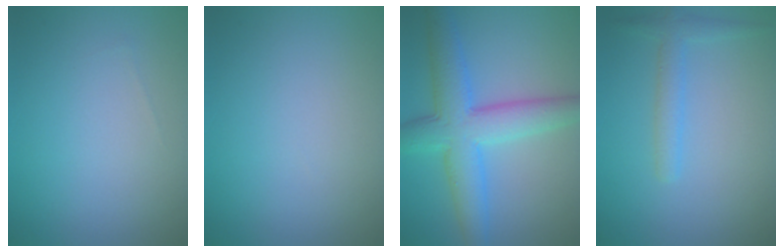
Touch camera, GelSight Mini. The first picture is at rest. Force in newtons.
{"total": 0.0}
{"total": 7.0, "press": 7.0, "slide": 0.1}
{"total": 1.4, "press": 1.4, "slide": 0.1}